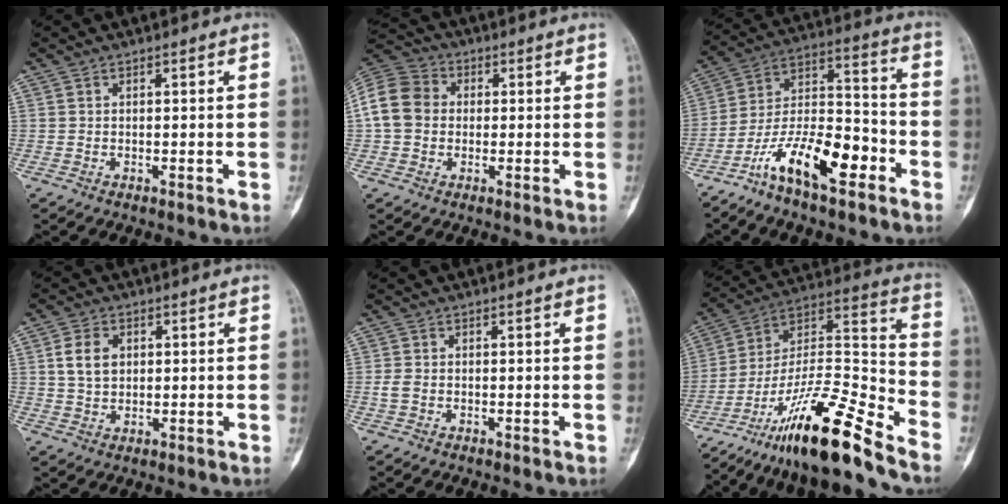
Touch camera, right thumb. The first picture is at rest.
{"total": 10.3, "force": [0.5, 8.7, 5.6], "torque": [-0.103, 0.026, -0.002]}
{"total": 15.1, "force": [-8.5, 5.6, 11.1], "torque": [-0.194, 0.074, -0.161]}
{"total": 5.9, "force": [1.4, 4.2, 3.8], "torque": [-0.056, -0.003, 0.024]}
{"total": 1.8, "force": [-0.4, 1.3, 1.2], "torque": [-0.030, 0.002, -0.010]}
{"total": 21.9, "force": [-16.5, 2.6, 14.2], "torque": [-0.273, 0.081, -0.294]}